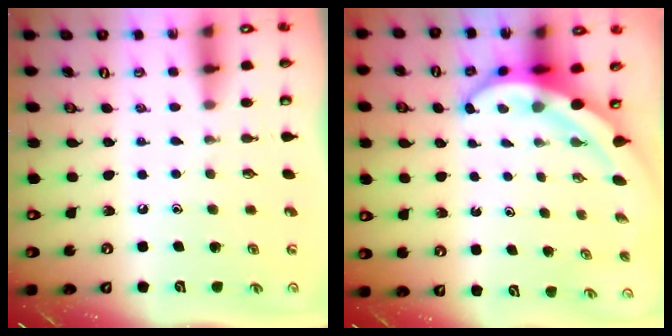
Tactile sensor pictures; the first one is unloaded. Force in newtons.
{"total": 6.2, "press": 6.0, "slide": 1.5}